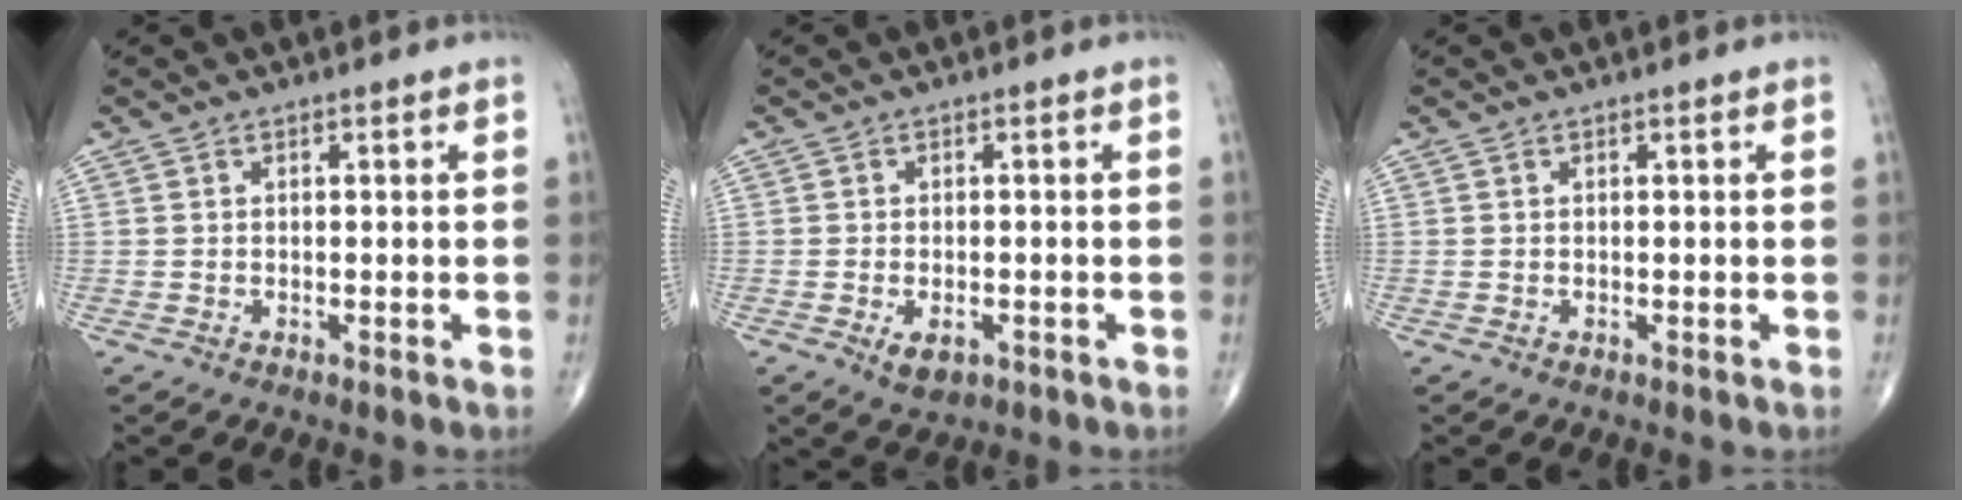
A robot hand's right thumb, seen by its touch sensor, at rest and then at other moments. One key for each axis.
{"total": 3.6, "fx": -1.4, "fy": 2.0, "fz": 2.6, "tx": -0.041, "ty": 0.001, "tz": -0.016}
{"total": 0.0}